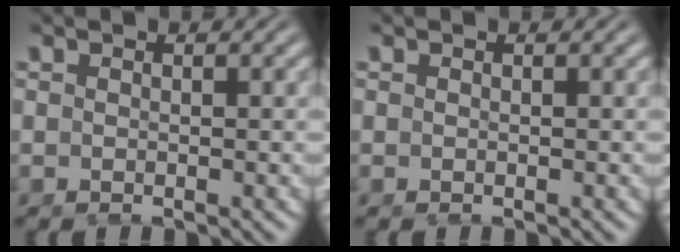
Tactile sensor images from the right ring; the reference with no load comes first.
{"total": 0.0}